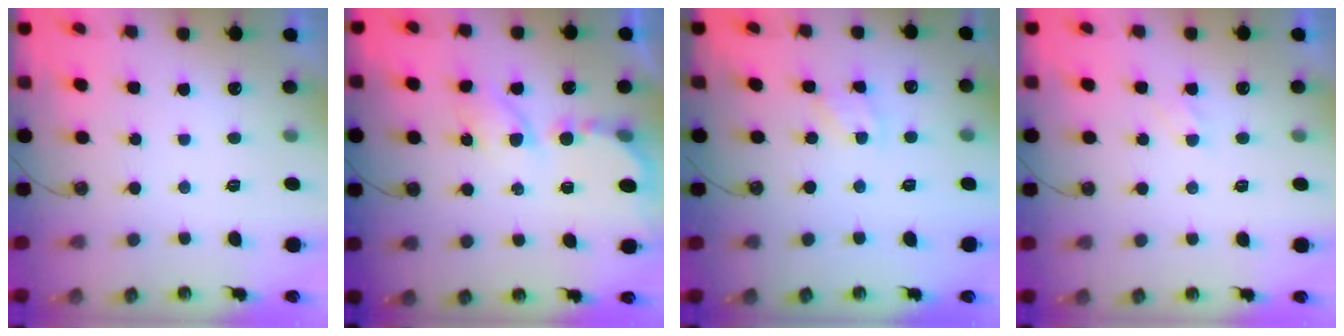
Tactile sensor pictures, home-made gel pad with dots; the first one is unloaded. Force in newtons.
{"total": 6.4, "press": 6.3, "slide": 0.5}
{"total": 3.1, "press": 3.0, "slide": 0.5}
{"total": 3.2, "press": 3.1, "slide": 0.4}